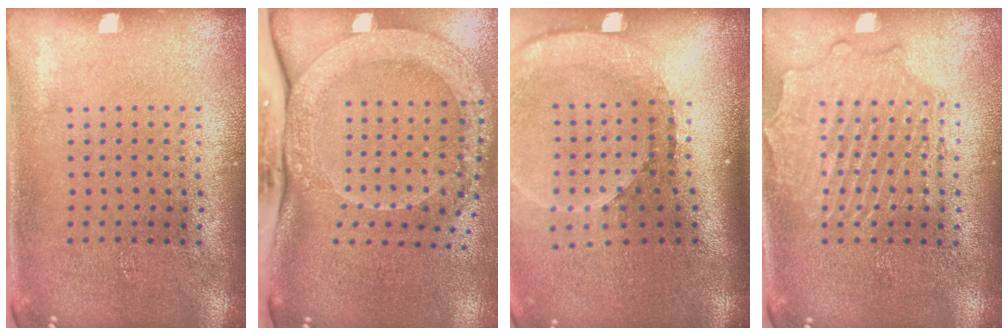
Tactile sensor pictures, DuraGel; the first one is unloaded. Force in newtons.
{"total": 2.7, "press": 2.2, "slide": 1.6}
{"total": 2.7, "press": 1.8, "slide": 1.9}
{"total": 2.9, "press": 2.9, "slide": 0.3}